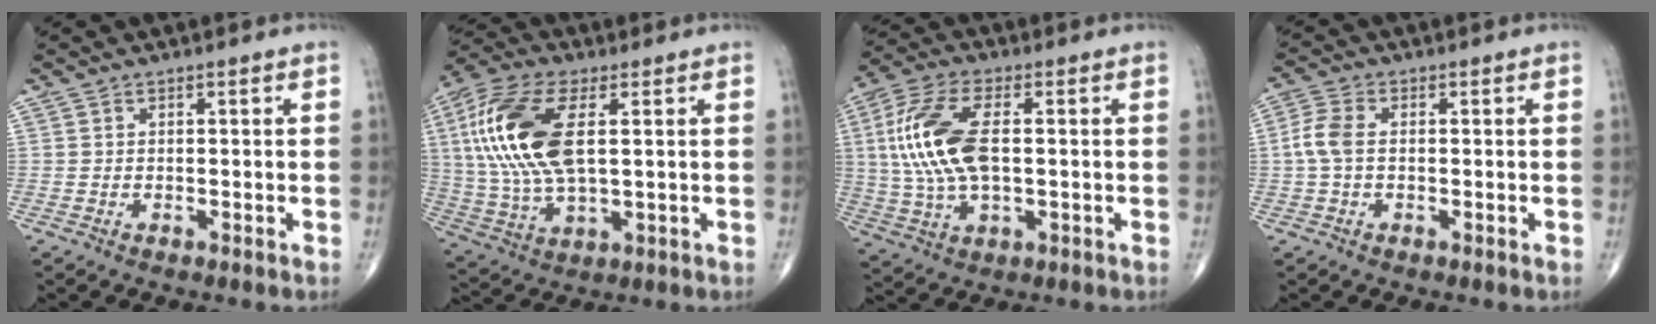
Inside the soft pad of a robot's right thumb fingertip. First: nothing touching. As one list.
[{"total": 18.9, "force": [3.7, 8.7, 16.3], "torque": [-0.360, 0.002, 0.068]}, {"total": 15.8, "force": [1.4, 7.8, 13.7], "torque": [-0.297, 0.010, 0.028]}, {"total": 4.7, "force": [0.0, 2.8, 3.8], "torque": [-0.097, 0.012, -0.007]}]